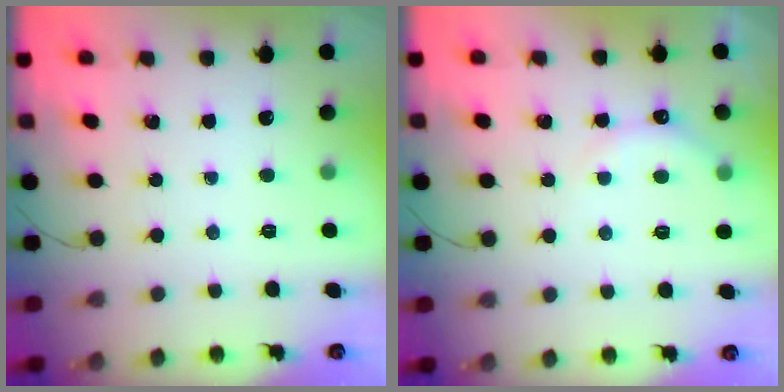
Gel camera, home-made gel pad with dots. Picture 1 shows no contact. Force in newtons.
{"total": 6.2, "press": 6.1, "slide": 1.1}